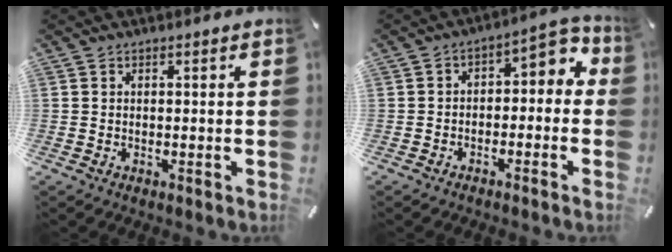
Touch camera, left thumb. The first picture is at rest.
{"total": 5.0, "force": [-0.8, 3.7, 3.4], "torque": [-0.038, -0.001, -0.021]}